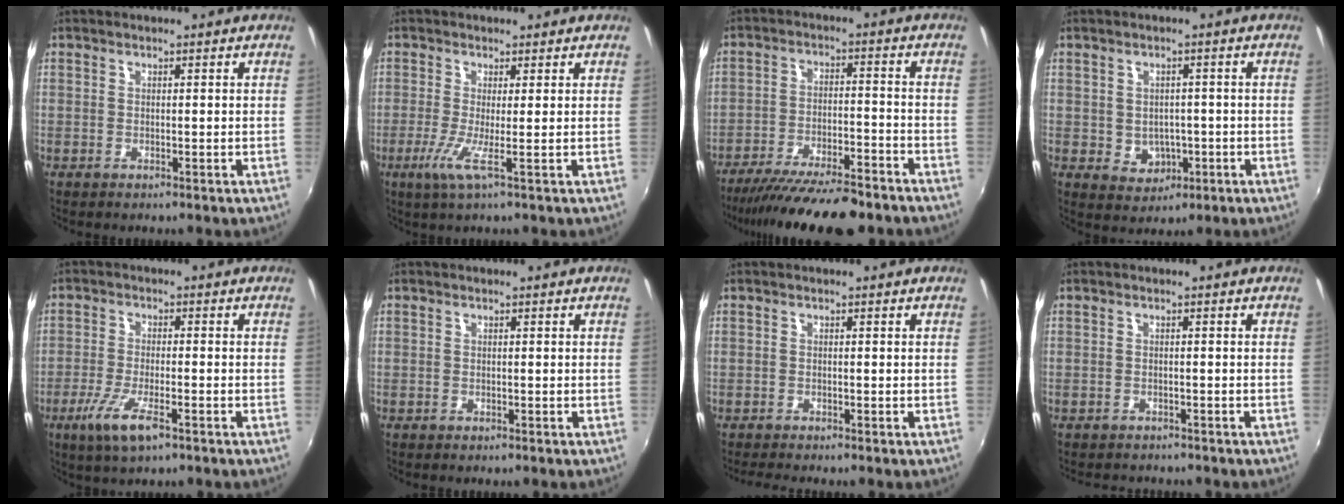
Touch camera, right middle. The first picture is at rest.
{"total": 3.8, "force": [-1.0, -0.9, 3.6], "torque": [-0.091, -0.013, -0.028]}
{"total": 16.7, "force": [-14.3, 2.8, 8.3], "torque": [-0.164, -0.034, -0.220]}
{"total": 4.9, "force": [-0.9, 4.4, 2.0], "torque": [-0.044, 0.004, 0.001]}
{"total": 7.4, "force": [-4.0, 1.6, 6.0], "torque": [-0.134, -0.019, -0.074]}
{"total": 0.0}
{"total": 1.9, "force": [-1.7, -0.2, 0.8], "torque": [-0.018, -0.013, -0.031]}
{"total": 3.1, "force": [-2.9, 1.0, 0.6], "torque": [-0.021, -0.017, -0.042]}